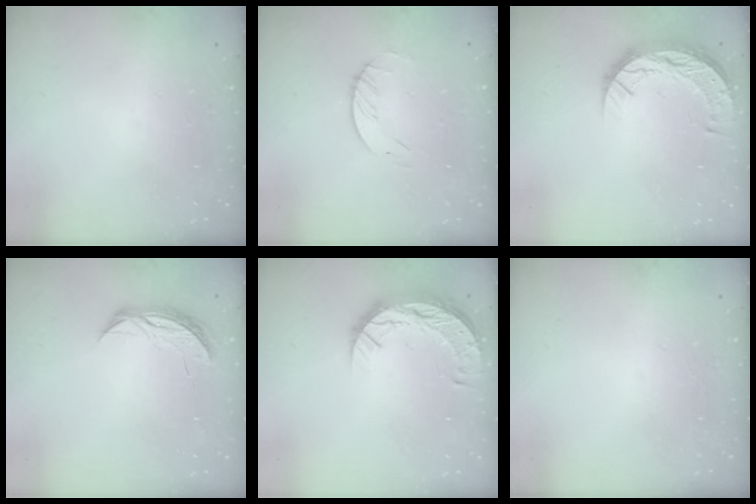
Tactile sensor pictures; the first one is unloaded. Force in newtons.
{"total": 1.7, "press": 1.7, "slide": 0.2}
{"total": 10.3, "press": 10.2, "slide": 0.7}
{"total": 5.8, "press": 5.8, "slide": 0.6}
{"total": 10.3, "press": 10.2, "slide": 0.7}
{"total": 0.0}